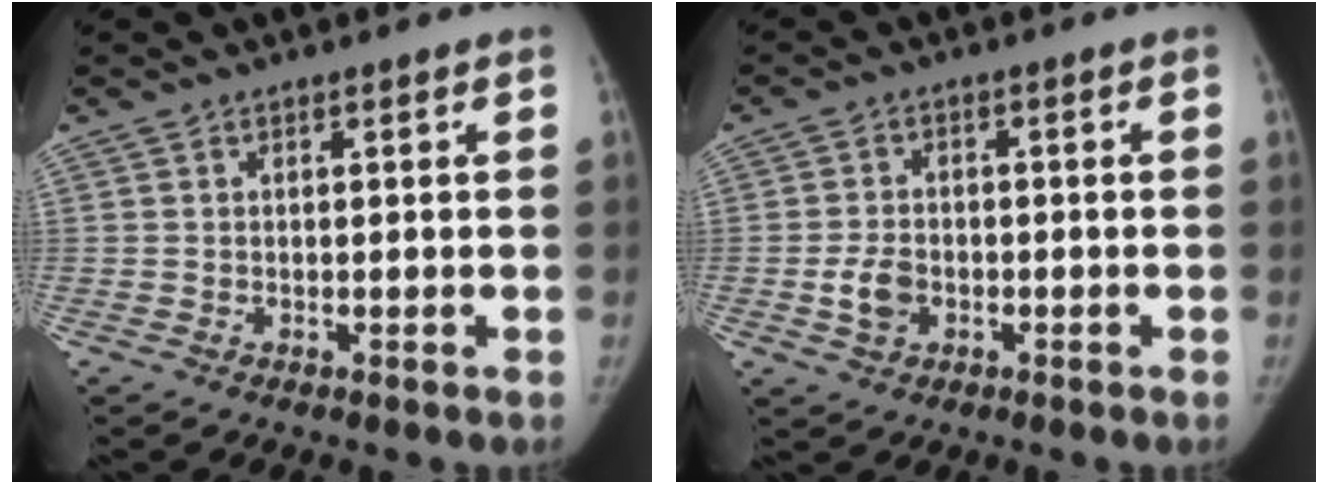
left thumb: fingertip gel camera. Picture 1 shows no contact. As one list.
[{"total": 4.8, "force": [-1.3, 3.6, 2.9], "torque": [-0.048, 0.008, -0.024]}]